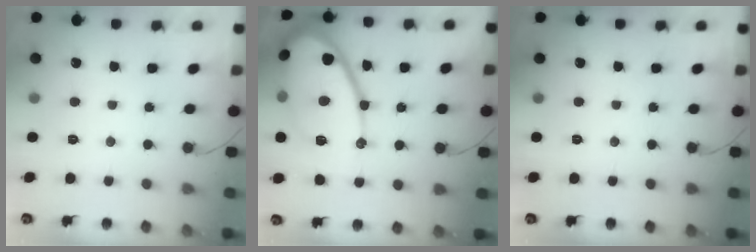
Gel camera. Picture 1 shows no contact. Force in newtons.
{"total": 20.7, "press": 20.5, "slide": 2.1}
{"total": 0.0}